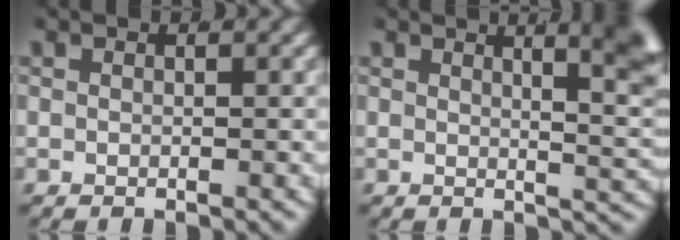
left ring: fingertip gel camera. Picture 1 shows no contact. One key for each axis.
{"total": 8.4, "fx": 3.4, "fy": 3.0, "fz": 7.1, "tx": -0.057, "ty": 0.012, "tz": 0.044}